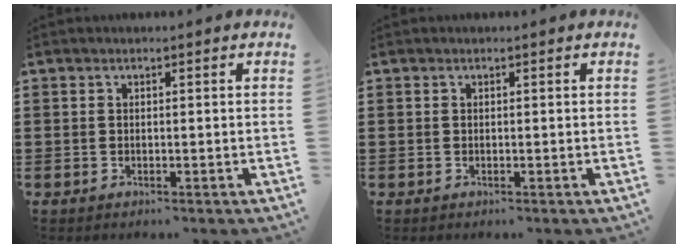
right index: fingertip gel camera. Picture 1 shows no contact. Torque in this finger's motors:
{"motor_torque": [1.80, 0.34, 0.03, -0.01]}